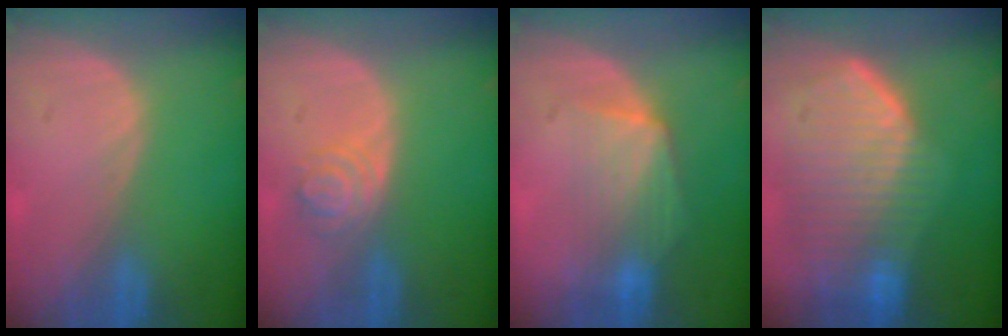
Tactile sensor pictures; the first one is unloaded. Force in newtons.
{"total": 3.9, "press": 3.7, "slide": 1.3}
{"total": 7.0, "press": 6.4, "slide": 2.8}
{"total": 10.6, "press": 9.2, "slide": 5.2}